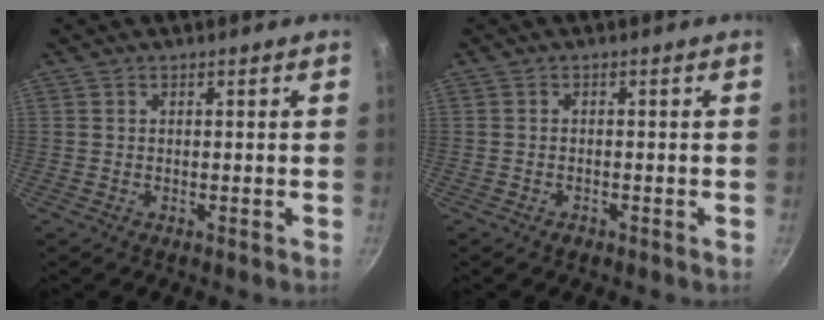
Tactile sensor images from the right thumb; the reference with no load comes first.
{"total": 1.1, "force": [-0.8, 0.7, 0.5], "torque": [-0.011, 0.006, -0.013]}